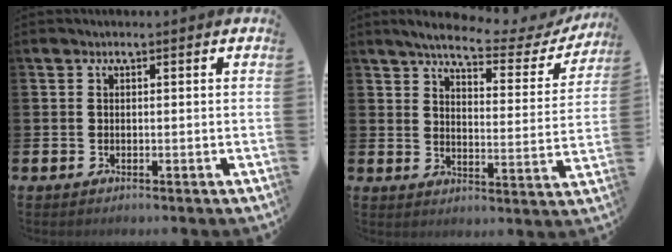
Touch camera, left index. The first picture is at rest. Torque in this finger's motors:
{"motor_torque": [0.87, -1.27, 0.36, 0.02]}